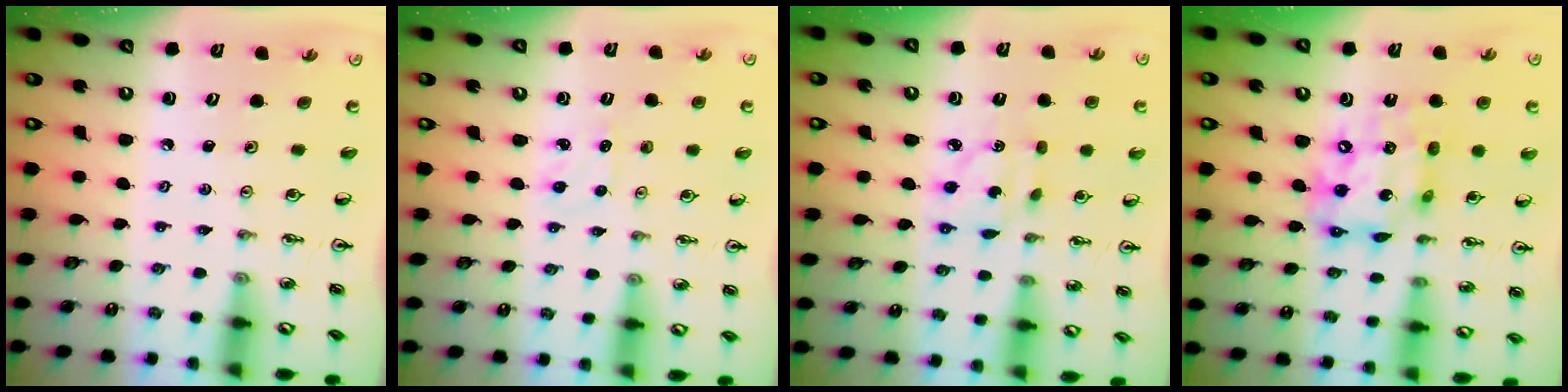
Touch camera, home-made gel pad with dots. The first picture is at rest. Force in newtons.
{"total": 3.1, "press": 3.0, "slide": 0.4}
{"total": 3.8, "press": 3.8, "slide": 0.3}
{"total": 13.6, "press": 13.5, "slide": 1.7}